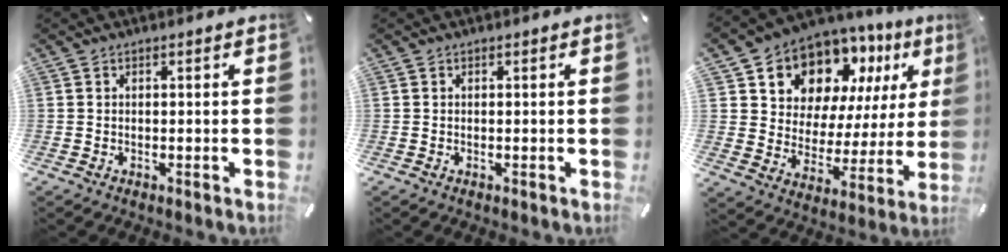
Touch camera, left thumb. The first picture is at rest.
{"total": 0.0}
{"total": 12.0, "force": [9.3, 7.3, 2.2], "torque": [-0.052, -0.093, 0.170]}